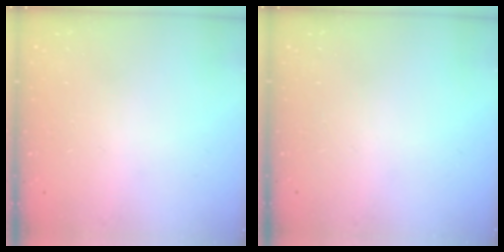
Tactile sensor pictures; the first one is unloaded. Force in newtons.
{"total": 0.0}